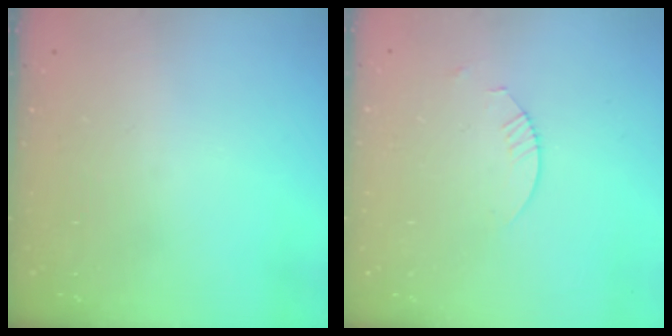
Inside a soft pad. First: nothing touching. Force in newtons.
{"total": 1.8, "press": 1.8, "slide": 0.2}